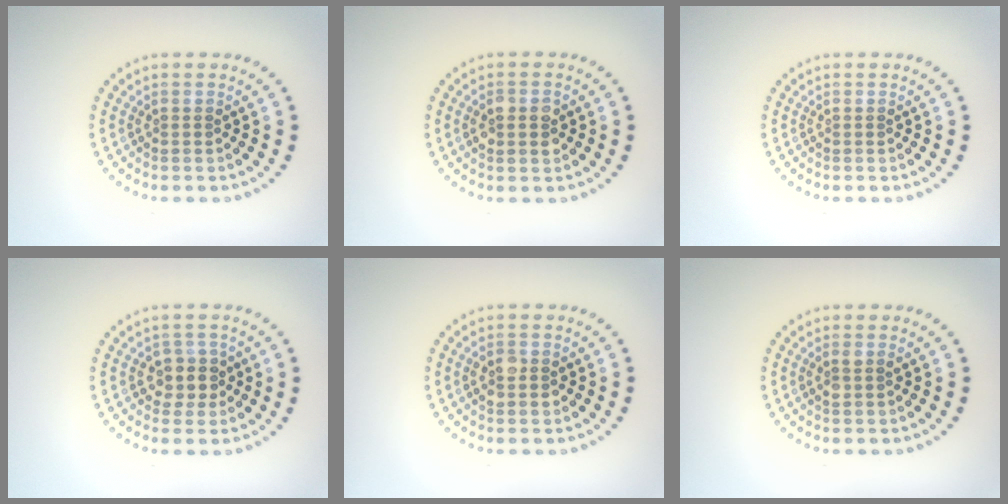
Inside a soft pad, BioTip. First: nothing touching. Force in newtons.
{"total": 2.6, "press": 2.6, "slide": 0.3}
{"total": 0.0}
{"total": 2.5, "press": 2.2, "slide": 1.0}
{"total": 2.3, "press": 2.3, "slide": 0.1}
{"total": 1.2, "press": 1.1, "slide": 0.5}